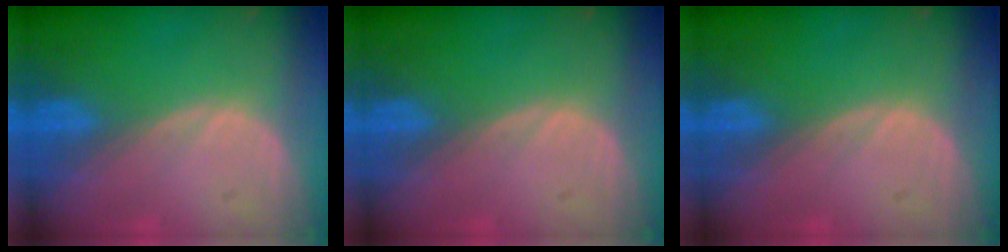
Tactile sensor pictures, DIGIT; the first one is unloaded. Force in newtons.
{"total": 0.0}
{"total": 0.0}